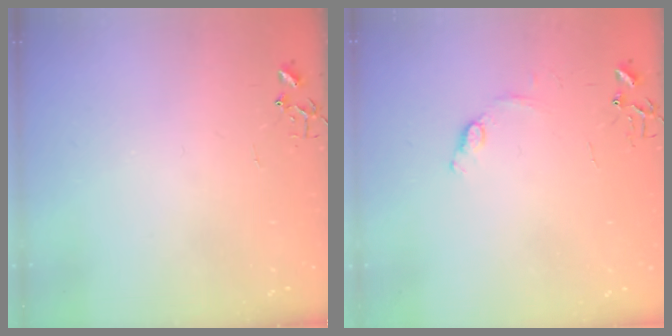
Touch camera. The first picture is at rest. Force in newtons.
{"total": 7.3, "press": 7.3, "slide": 0.7}